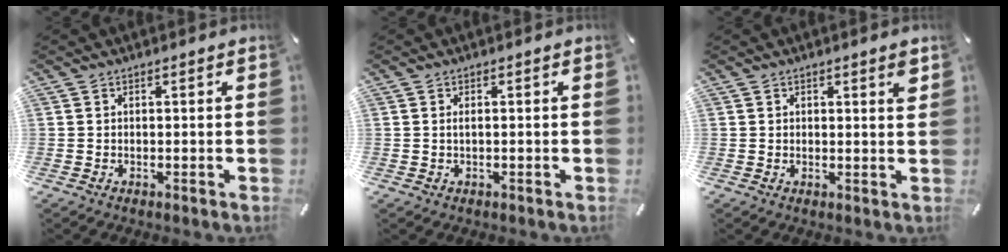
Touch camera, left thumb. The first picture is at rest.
{"total": 1.0, "force": [0.0, 0.4, 0.9], "torque": [-0.019, 0.001, 0.000]}
{"total": 2.0, "force": [1.2, 0.7, 1.5], "torque": [-0.015, -0.004, 0.017]}